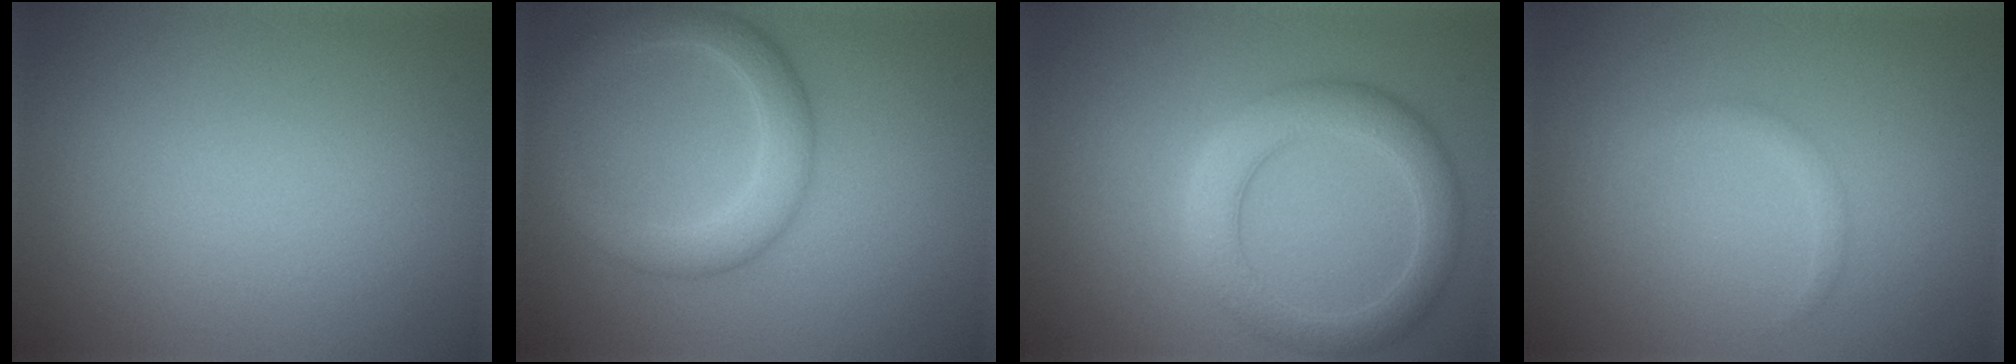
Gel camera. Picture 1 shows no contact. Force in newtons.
{"total": 4.0, "press": 4.0, "slide": 0.1}
{"total": 4.5, "press": 4.5, "slide": 0.2}
{"total": 0.9, "press": 0.9, "slide": 0.1}